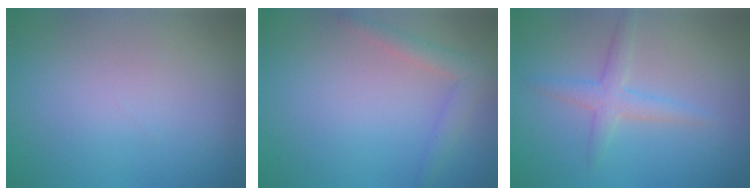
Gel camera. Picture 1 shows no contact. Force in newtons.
{"total": 2.3, "press": 2.3, "slide": 0.1}
{"total": 2.4, "press": 2.4, "slide": 0.0}